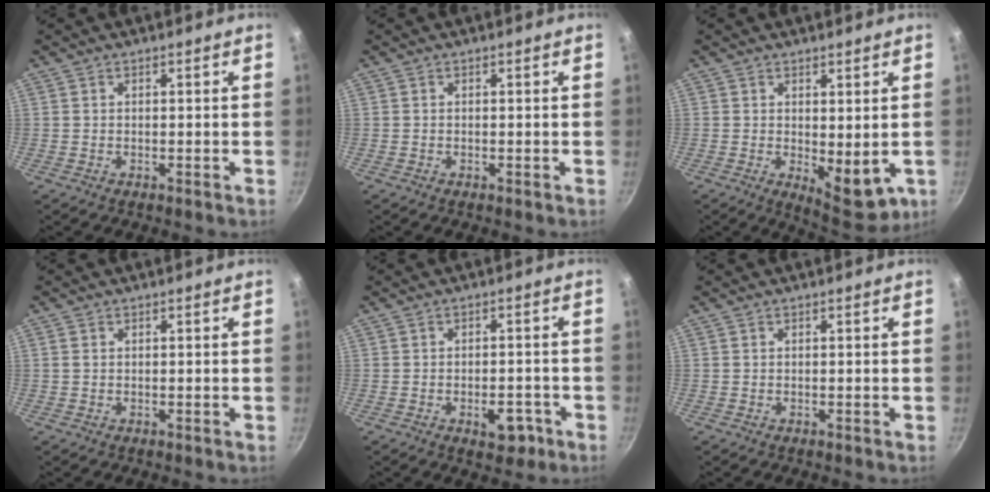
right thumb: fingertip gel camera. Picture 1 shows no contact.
{"total": 0.0}
{"total": 8.3, "force": [-0.2, 4.1, 7.2], "torque": [-0.077, -0.012, 0.012]}
{"total": 0.9, "force": [0.2, 0.6, 0.6], "torque": [-0.013, 0.001, 0.002]}
{"total": 5.5, "force": [-2.4, 3.2, 3.7], "torque": [-0.024, 0.017, -0.027]}
{"total": 0.0}